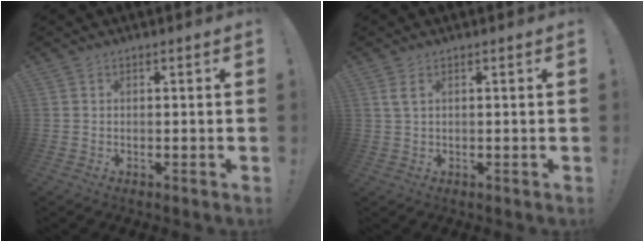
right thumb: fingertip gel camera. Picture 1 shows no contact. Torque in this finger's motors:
{"motor_torque": [1.11, 0.85, 0.34, -0.31, 0.16]}